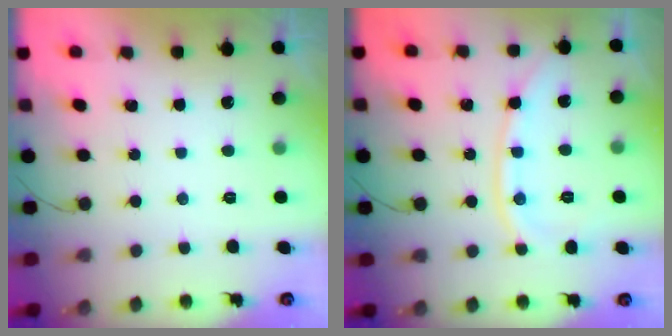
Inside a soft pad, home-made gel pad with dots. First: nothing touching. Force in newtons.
{"total": 9.3, "press": 9.3, "slide": 0.6}